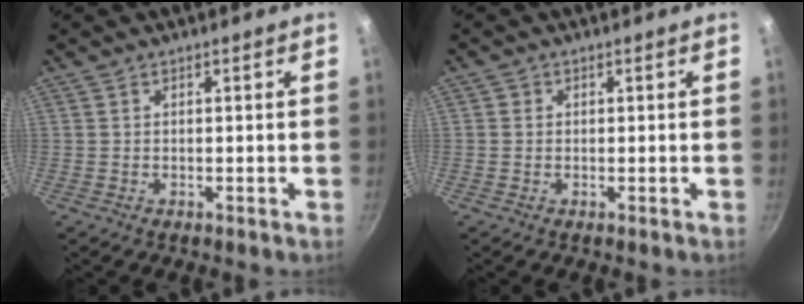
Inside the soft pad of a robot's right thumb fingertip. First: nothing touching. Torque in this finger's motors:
{"motor_torque": [0.15, 0.10, 0.38, 0.15, -0.01]}